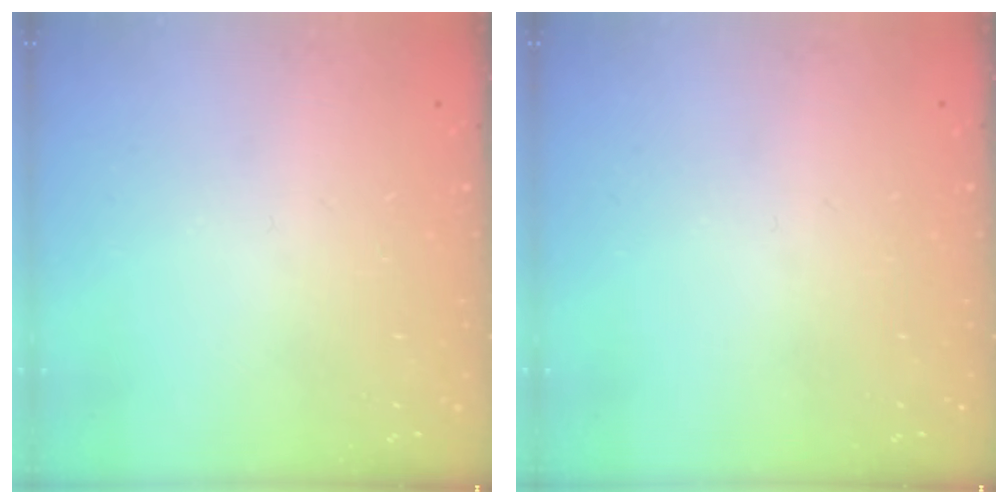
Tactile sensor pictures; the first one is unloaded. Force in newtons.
{"total": 0.0}